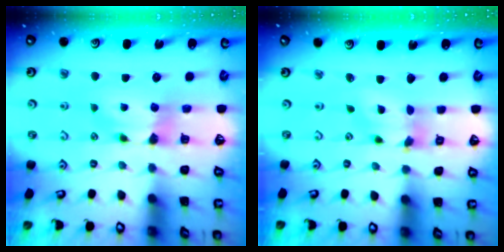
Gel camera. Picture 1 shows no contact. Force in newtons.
{"total": 5.1, "press": 4.7, "slide": 1.9}